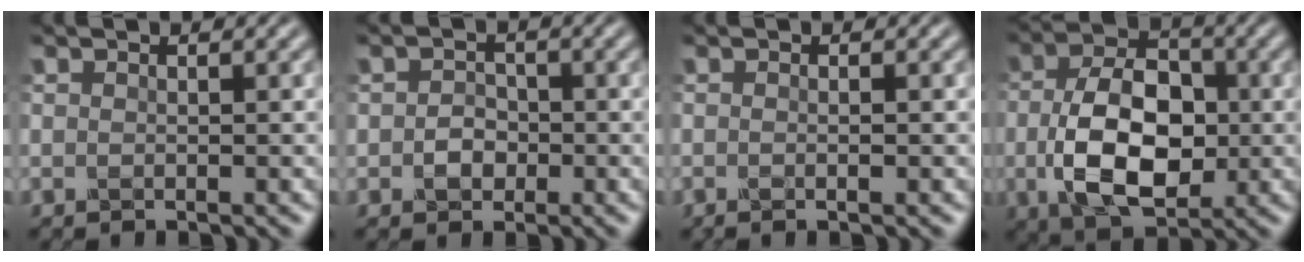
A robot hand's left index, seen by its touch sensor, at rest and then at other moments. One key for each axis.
{"total": 1.5, "fx": -0.4, "fy": 1.3, "fz": 0.6, "tx": -0.010, "ty": 0.006, "tz": -0.010}
{"total": 1.3, "fx": -0.2, "fy": 0.5, "fz": 1.2, "tx": -0.001, "ty": 0.002, "tz": -0.012}
{"total": 9.1, "fx": -1.0, "fy": 5.6, "fz": 7.1, "tx": -0.145, "ty": 0.001, "tz": -0.018}